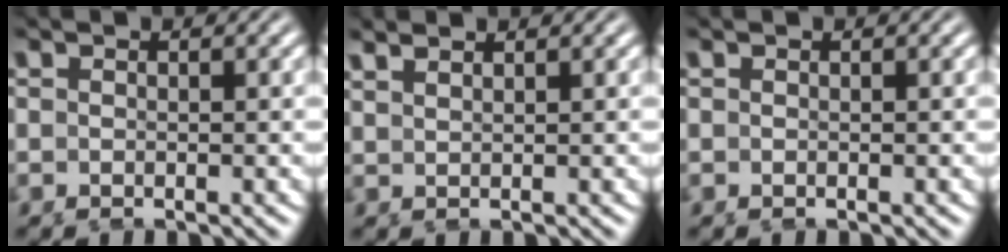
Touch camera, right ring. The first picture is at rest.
{"total": 1.2, "force": [1.2, 0.0, 0.3], "torque": [-0.004, 0.003, 0.024]}
{"total": 0.0}